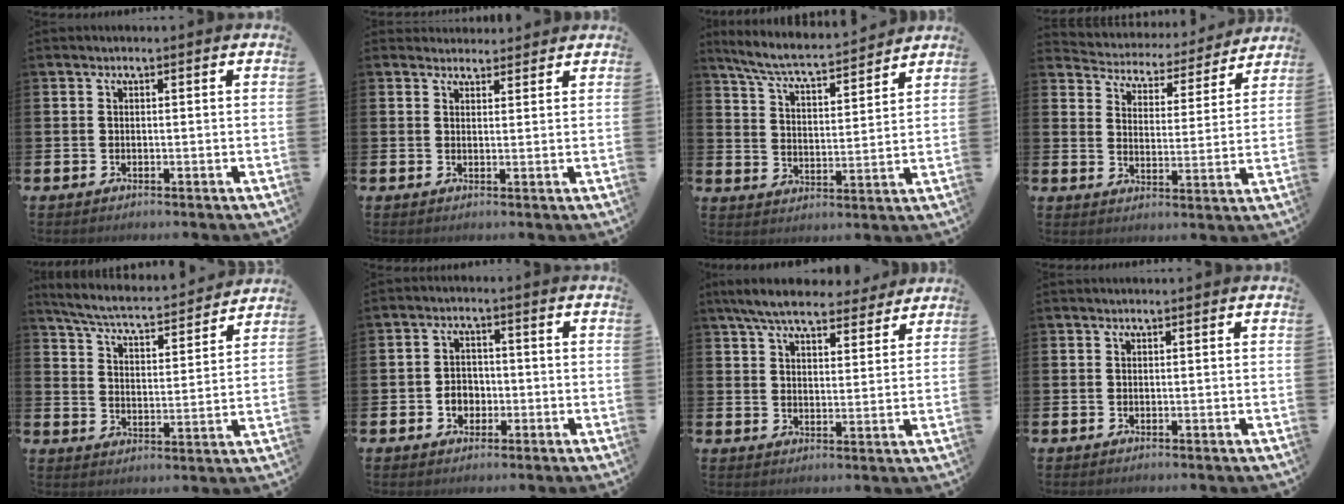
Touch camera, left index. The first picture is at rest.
{"total": 2.5, "force": [2.4, 0.7, -0.2], "torque": [0.007, -0.013, 0.042]}
{"total": 6.3, "force": [5.9, 0.5, 2.1], "torque": [-0.071, -0.043, 0.100]}
{"total": 4.4, "force": [4.2, 1.3, 0.0], "torque": [-0.024, -0.043, 0.065]}
{"total": 5.5, "force": [5.2, 0.6, 1.7], "torque": [-0.061, -0.045, 0.083]}
{"total": 3.2, "force": [-1.1, 2.6, 1.6], "torque": [-0.018, -0.003, -0.028]}
{"total": 7.4, "force": [6.8, 1.8, 2.4], "torque": [-0.061, -0.031, 0.122]}
{"total": 0.0}